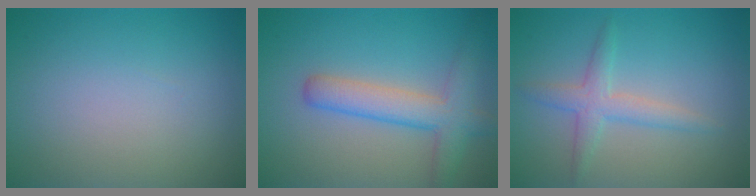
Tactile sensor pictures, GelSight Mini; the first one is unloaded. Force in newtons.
{"total": 4.5, "press": 4.5, "slide": 0.2}
{"total": 2.7, "press": 2.7, "slide": 0.0}